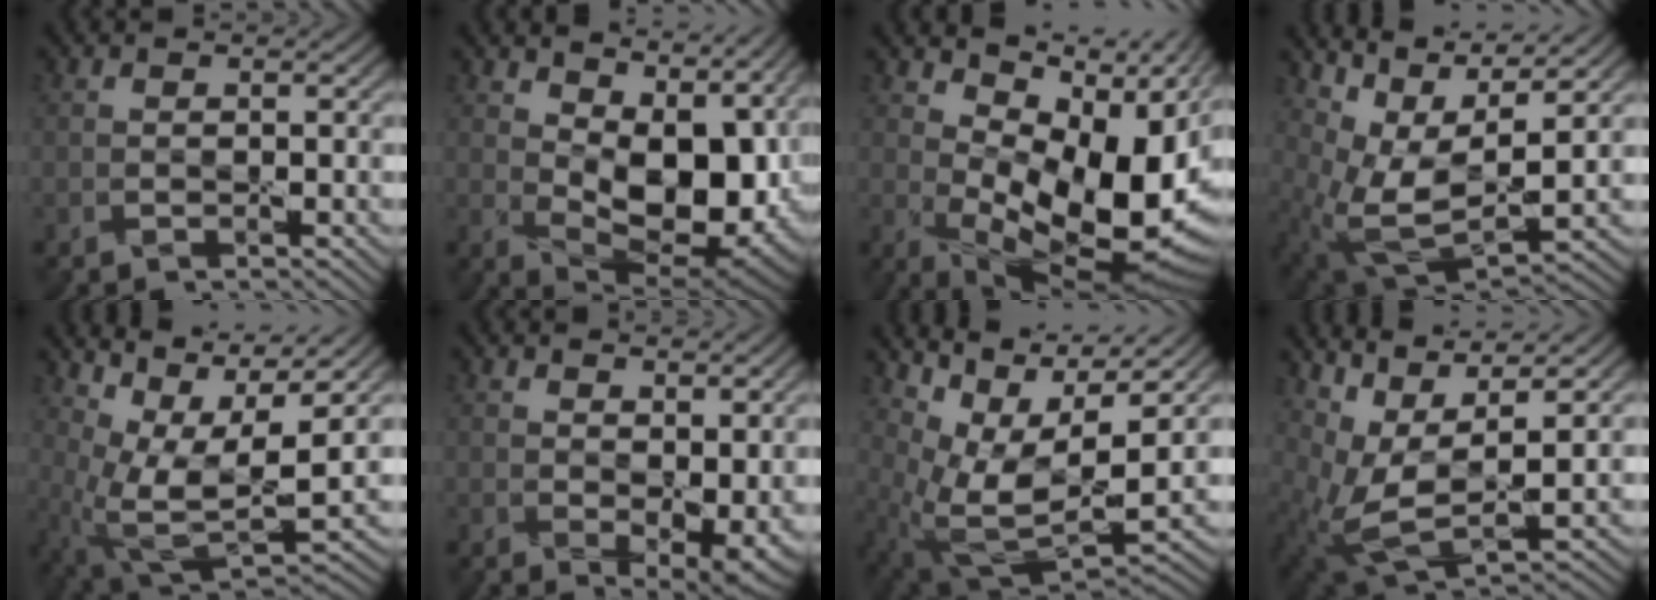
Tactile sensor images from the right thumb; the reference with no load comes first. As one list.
[{"total": 14.7, "force": [3.6, 8.3, 11.6], "torque": [-0.178, -0.011, 0.074]}, {"total": 15.6, "force": [2.1, 8.6, 12.9], "torque": [-0.194, -0.018, 0.056]}, {"total": 9.2, "force": [4.9, 3.6, 6.9], "torque": [-0.153, 0.004, 0.096]}, {"total": 11.4, "force": [4.6, 4.6, 9.3], "torque": [-0.188, -0.003, 0.092]}, {"total": 6.1, "force": [1.1, 3.6, 4.9], "torque": [-0.082, -0.025, 0.037]}, {"total": 10.7, "force": [5.4, 4.2, 8.2], "torque": [-0.178, -0.004, 0.107]}, {"total": 8.5, "force": [4.1, 3.1, 6.8], "torque": [-0.164, 0.002, 0.082]}]